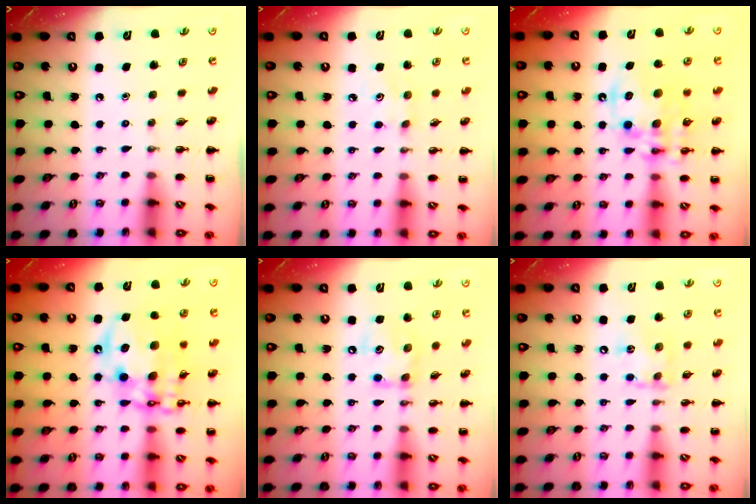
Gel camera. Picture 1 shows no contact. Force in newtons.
{"total": 4.7, "press": 4.6, "slide": 1.0}
{"total": 13.9, "press": 13.4, "slide": 3.4}
{"total": 16.3, "press": 15.8, "slide": 3.7}
{"total": 9.4, "press": 9.4, "slide": 0.4}
{"total": 9.1, "press": 9.1, "slide": 0.8}